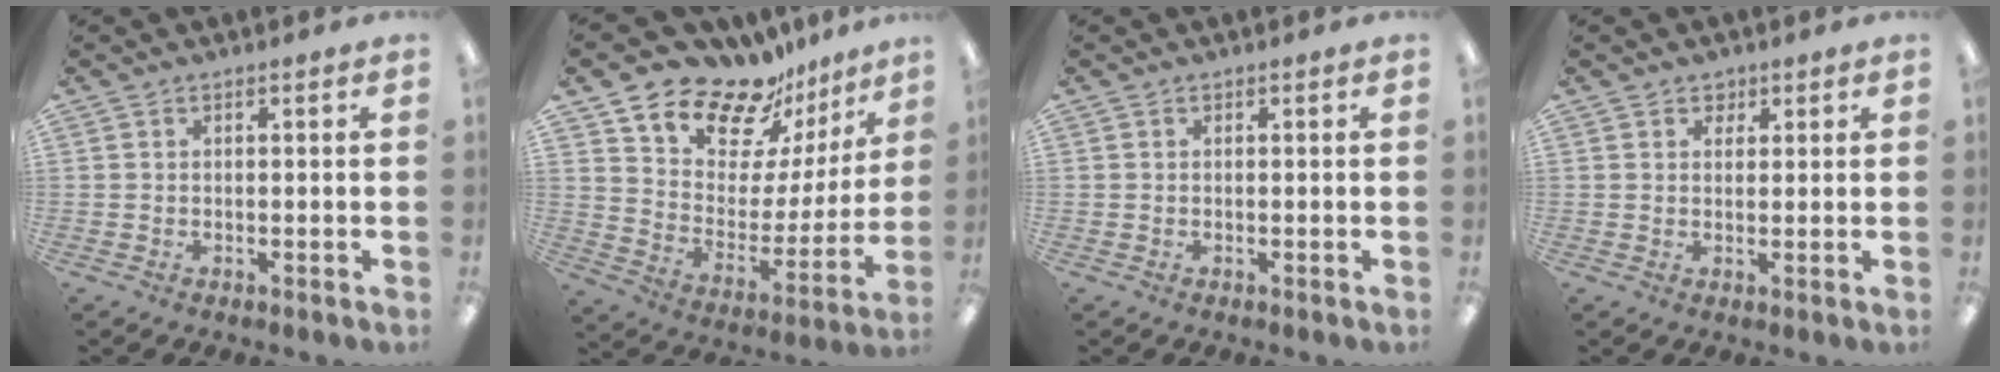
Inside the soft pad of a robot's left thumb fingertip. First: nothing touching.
{"total": 15.7, "force": [14.0, 6.4, 2.9], "torque": [-0.076, -0.129, 0.253]}
{"total": 0.0}
{"total": 2.3, "force": [1.6, 1.5, 0.4], "torque": [0.006, -0.005, 0.027]}